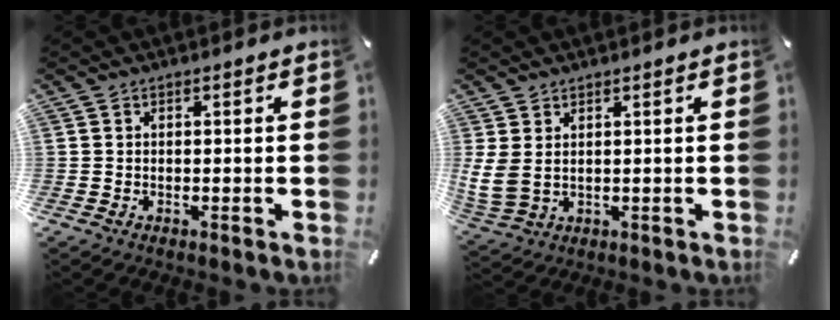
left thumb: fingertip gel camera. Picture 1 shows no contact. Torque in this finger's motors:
{"motor_torque": [1.95, 2.13, 1.86, -0.14, 0.59]}